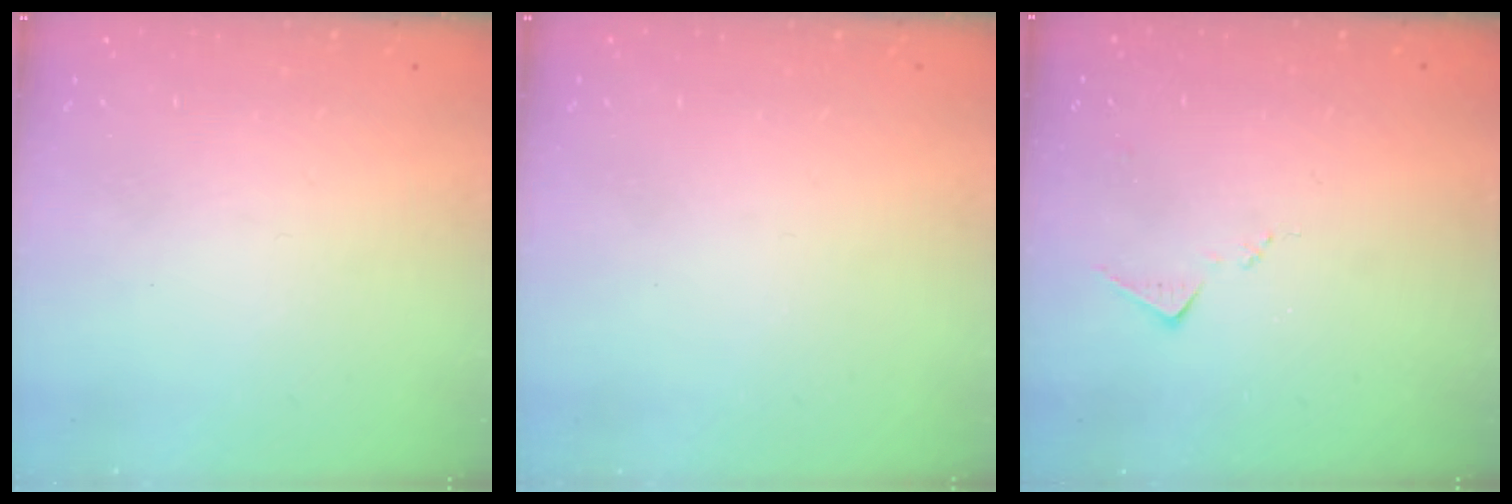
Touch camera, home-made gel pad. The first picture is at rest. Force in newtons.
{"total": 0.0}
{"total": 7.4, "press": 7.4, "slide": 0.1}